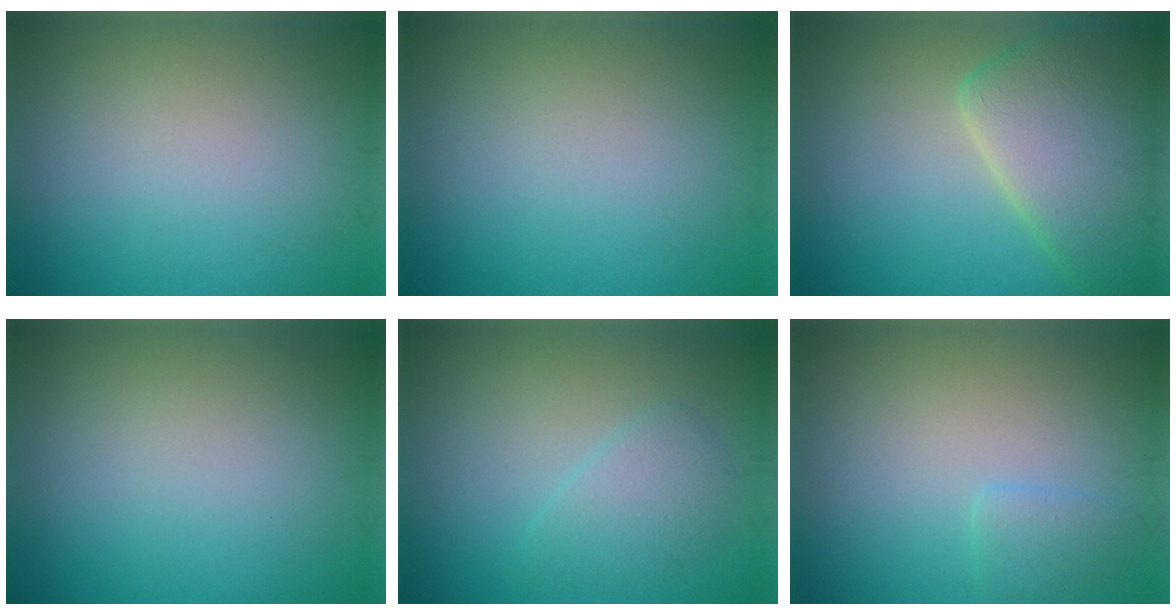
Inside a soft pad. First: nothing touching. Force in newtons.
{"total": 0.0}
{"total": 7.4, "press": 7.4, "slide": 0.4}
{"total": 0.0}
{"total": 2.3, "press": 2.3, "slide": 0.2}
{"total": 1.4, "press": 1.4, "slide": 0.1}